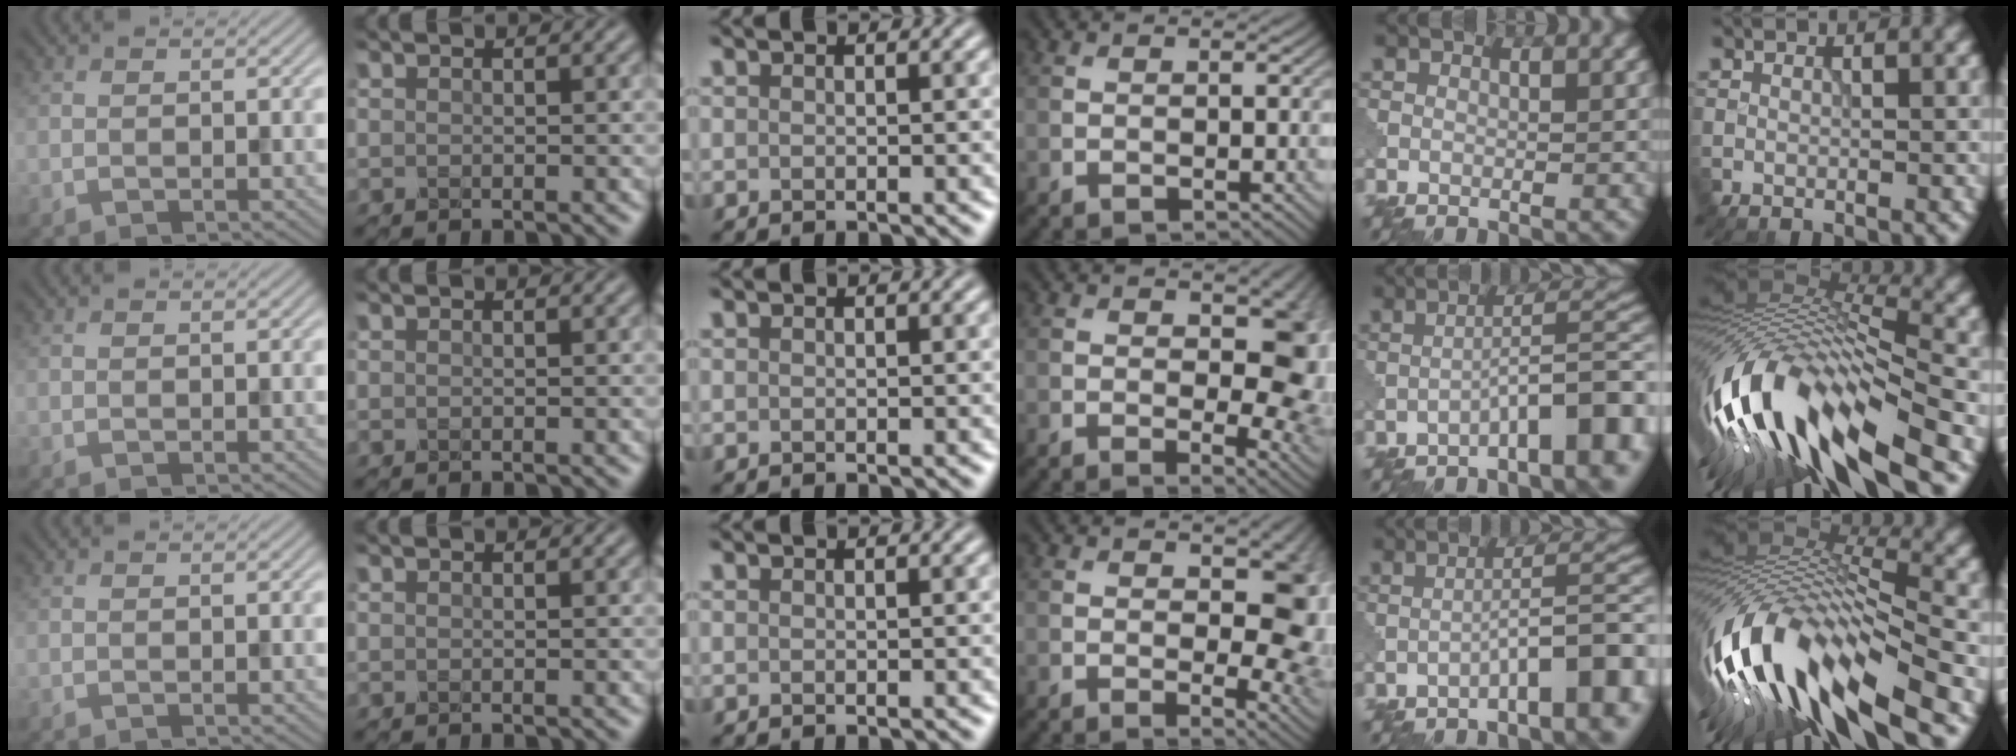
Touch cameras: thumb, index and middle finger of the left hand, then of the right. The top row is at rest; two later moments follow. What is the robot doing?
{"motion": "shake", "object": "medicine bottle"}